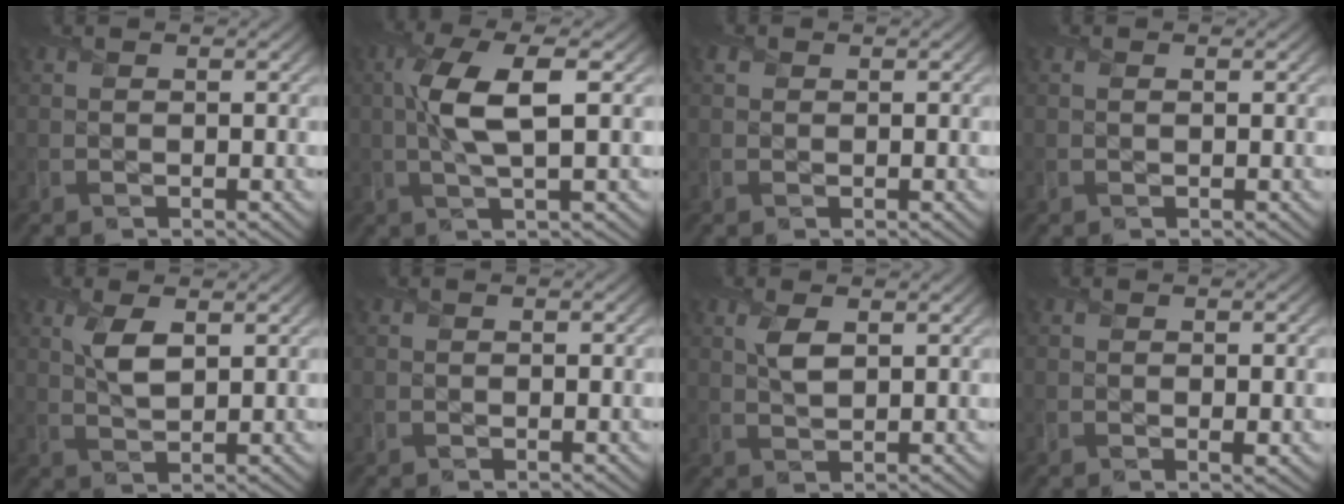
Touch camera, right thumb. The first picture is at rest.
{"total": 7.1, "force": [0.9, 1.9, 6.8], "torque": [-0.147, 0.012, 0.015]}
{"total": 0.8, "force": [0.3, 0.7, 0.2], "torque": [-0.003, -0.001, 0.004]}
{"total": 0.0}
{"total": 3.7, "force": [1.4, 1.5, 3.1], "torque": [-0.070, 0.002, 0.031]}
{"total": 0.7, "force": [-0.3, 0.3, 0.6], "torque": [-0.006, -0.003, -0.002]}
{"total": 2.6, "force": [1.0, 1.1, 2.1], "torque": [-0.050, 0.002, 0.022]}
{"total": 1.6, "force": [-0.4, 0.7, 1.3], "torque": [-0.017, -0.007, -0.004]}